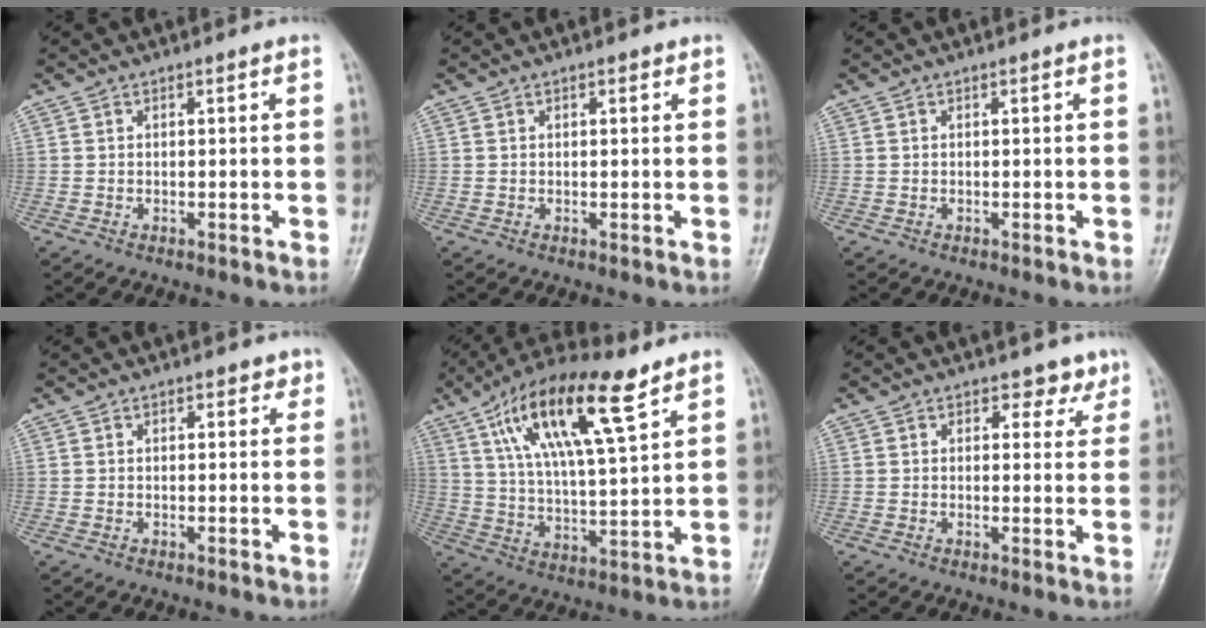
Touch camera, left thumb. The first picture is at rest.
{"total": 1.0, "force": [0.6, 0.6, 0.6], "torque": [-0.002, -0.001, 0.005]}
{"total": 0.0}
{"total": 1.6, "force": [0.9, 1.1, 0.8], "torque": [0.005, -0.001, 0.006]}
{"total": 18.3, "force": [9.6, 5.3, 14.7], "torque": [-0.250, -0.019, 0.173]}
{"total": 3.3, "force": [2.4, 2.2, 0.7], "torque": [0.019, -0.013, 0.025]}